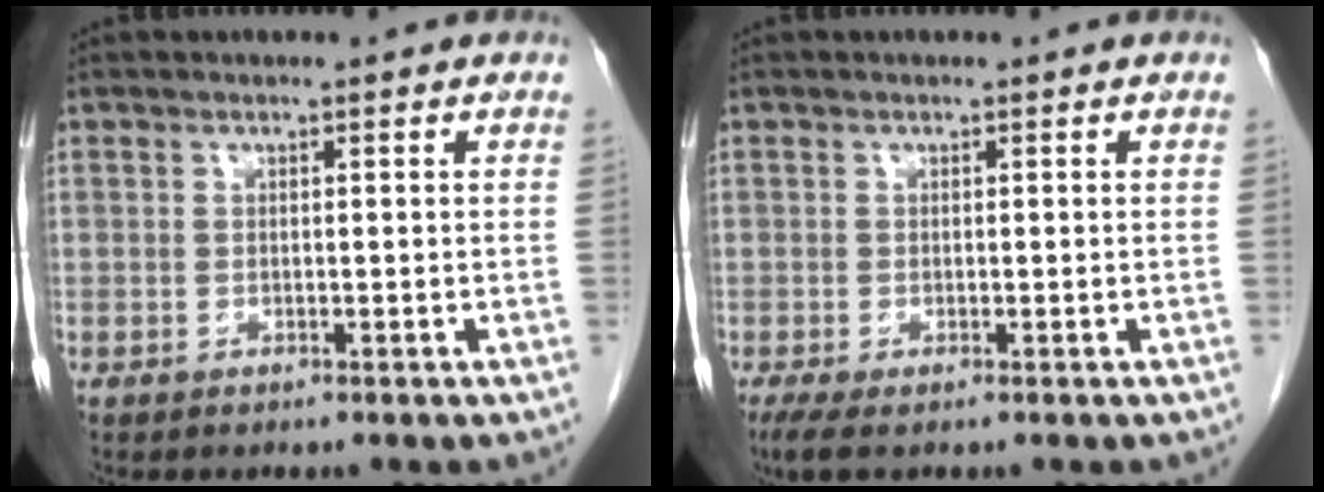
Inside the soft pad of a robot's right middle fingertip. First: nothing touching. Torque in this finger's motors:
{"motor_torque": [0.66, -0.39, -0.01, 0.04]}